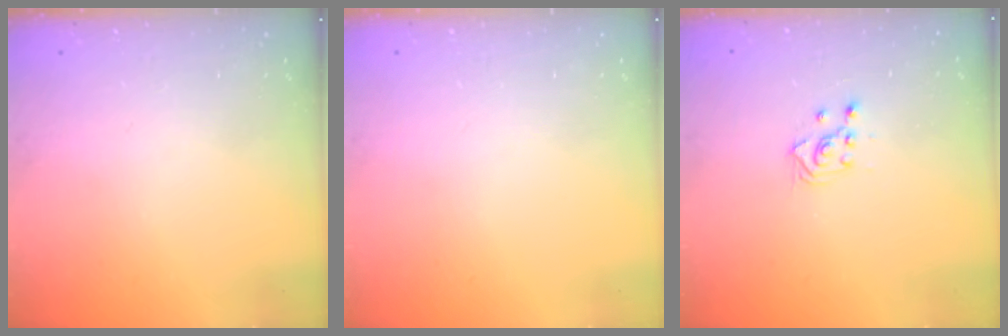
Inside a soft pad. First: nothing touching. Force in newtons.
{"total": 0.0}
{"total": 2.4, "press": 2.2, "slide": 0.8}